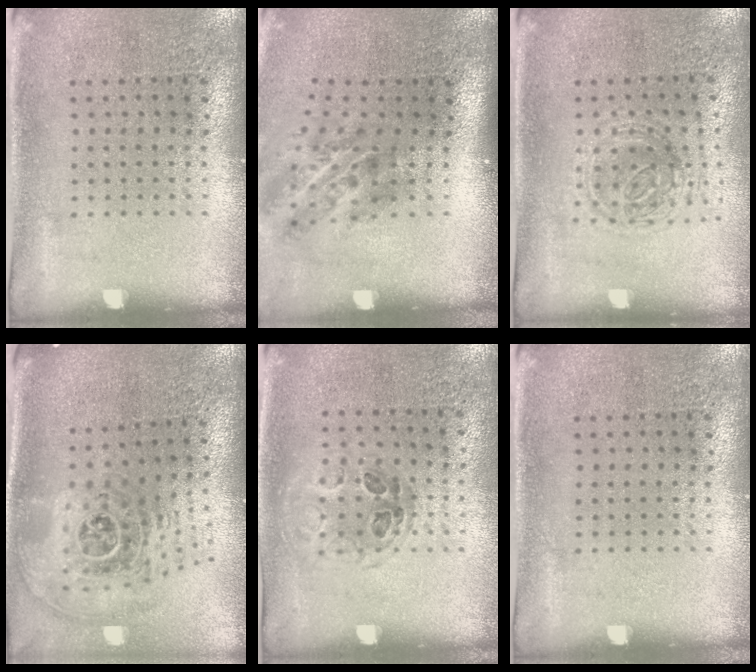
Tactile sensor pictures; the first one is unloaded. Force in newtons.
{"total": 1.9, "press": 1.2, "slide": 1.5}
{"total": 1.1, "press": 1.1, "slide": 0.3}
{"total": 2.4, "press": 1.6, "slide": 1.7}
{"total": 0.9, "press": 0.7, "slide": 0.5}
{"total": 0.0}